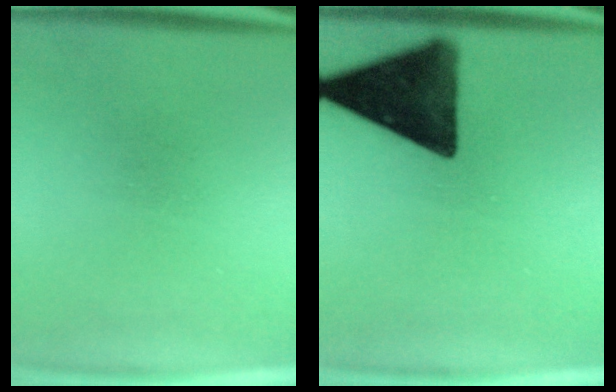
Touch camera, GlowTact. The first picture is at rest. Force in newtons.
{"total": 14.5}